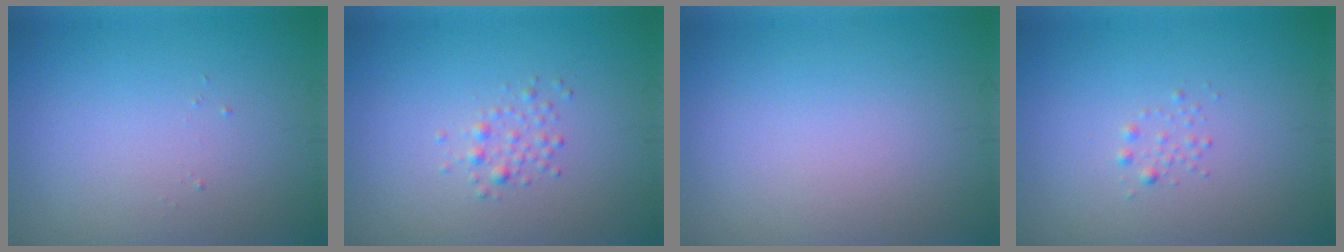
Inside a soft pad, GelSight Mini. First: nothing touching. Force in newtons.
{"total": 1.3, "press": 1.3, "slide": 0.0}
{"total": 0.0}
{"total": 0.7, "press": 0.7, "slide": 0.0}